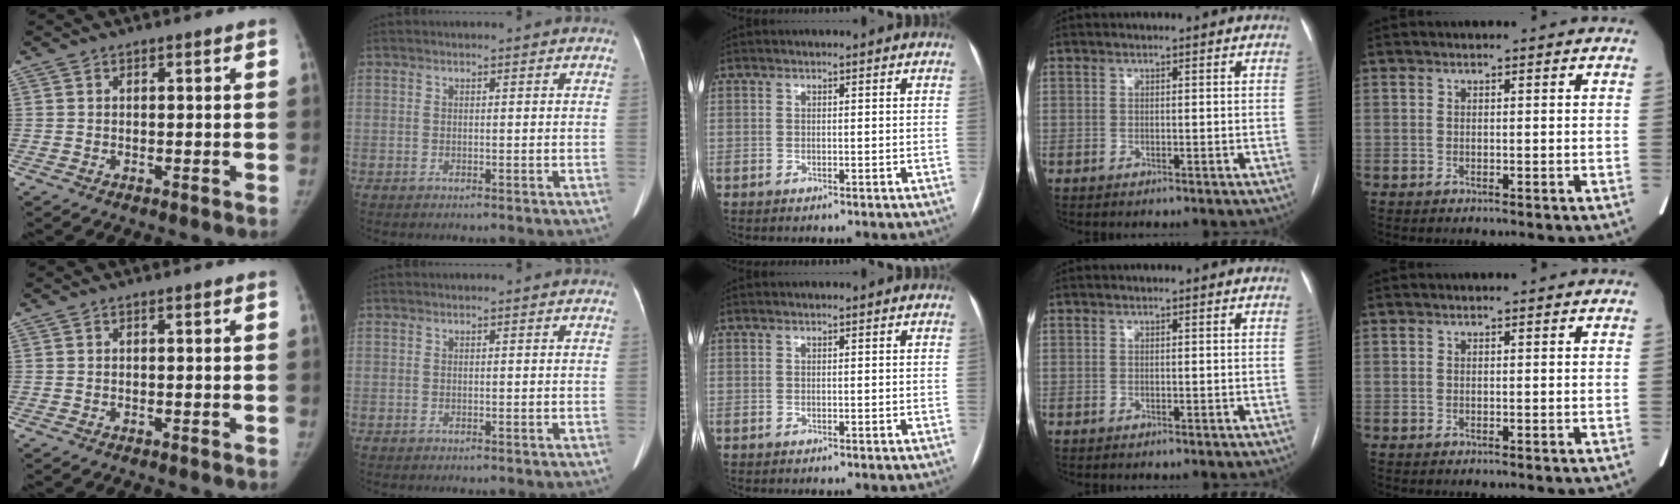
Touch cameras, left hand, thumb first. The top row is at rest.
{}